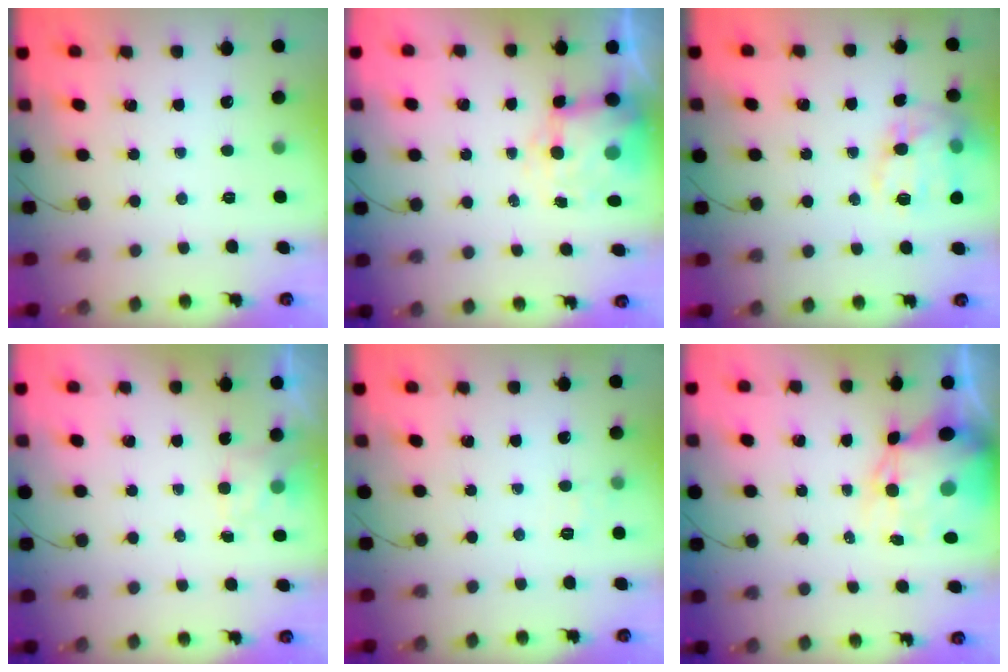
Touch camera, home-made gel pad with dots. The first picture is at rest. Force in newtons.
{"total": 8.4, "press": 8.3, "slide": 1.4}
{"total": 16.9, "press": 16.9, "slide": 1.1}
{"total": 2.2, "press": 1.8, "slide": 1.3}
{"total": 5.0, "press": 4.7, "slide": 1.4}
{"total": 11.3, "press": 11.0, "slide": 2.9}